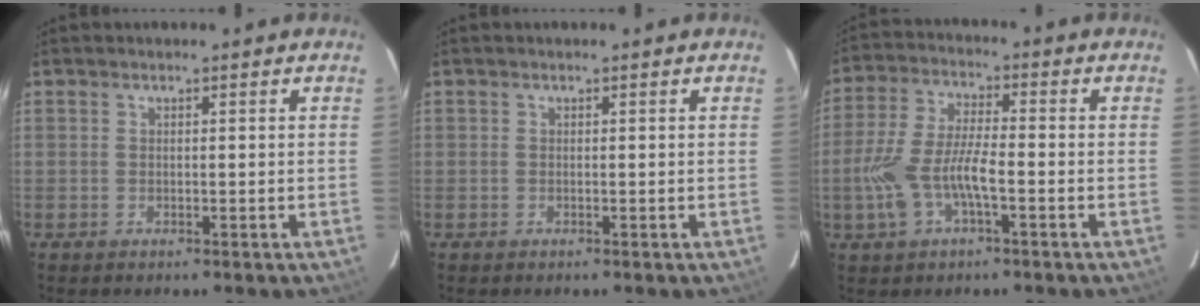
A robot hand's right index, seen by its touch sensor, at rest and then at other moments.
{"total": 0.0}
{"total": 10.3, "force": [-3.3, 3.6, 9.0], "torque": [-0.196, 0.002, -0.062]}